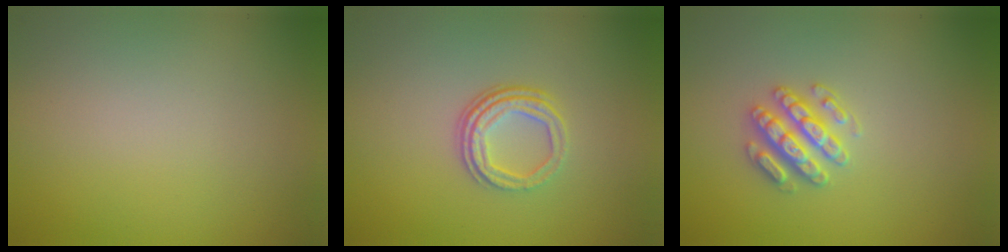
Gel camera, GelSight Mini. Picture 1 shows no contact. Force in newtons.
{"total": 3.3, "press": 2.4, "slide": 2.3}
{"total": 2.9, "press": 2.8, "slide": 0.6}